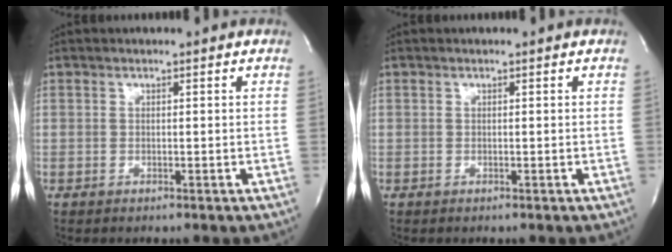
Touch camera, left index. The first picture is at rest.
{"total": 0.0}